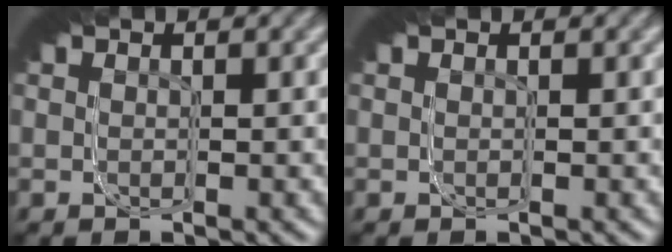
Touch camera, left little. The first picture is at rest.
{"total": 0.0}